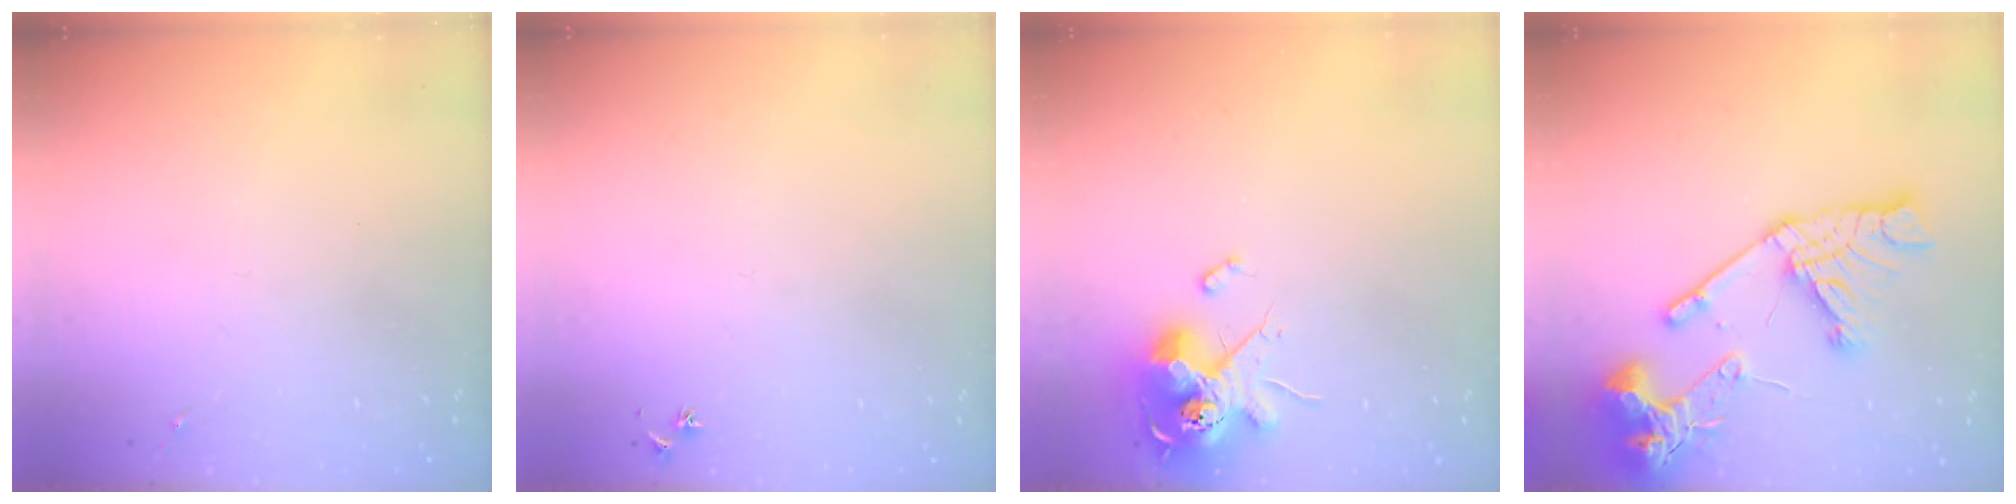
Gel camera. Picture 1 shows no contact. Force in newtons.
{"total": 2.9, "press": 2.8, "slide": 0.3}
{"total": 14.0, "press": 13.9, "slide": 1.5}
{"total": 20.6, "press": 20.5, "slide": 2.4}